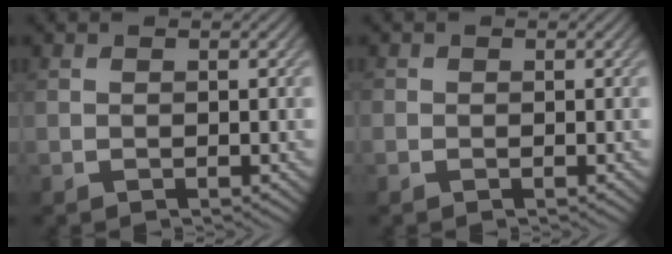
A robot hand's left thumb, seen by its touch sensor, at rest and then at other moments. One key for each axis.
{"total": 0.6, "fx": -0.1, "fy": 0.6, "fz": 0.0, "tx": 0.002, "ty": -0.003, "tz": -0.005}